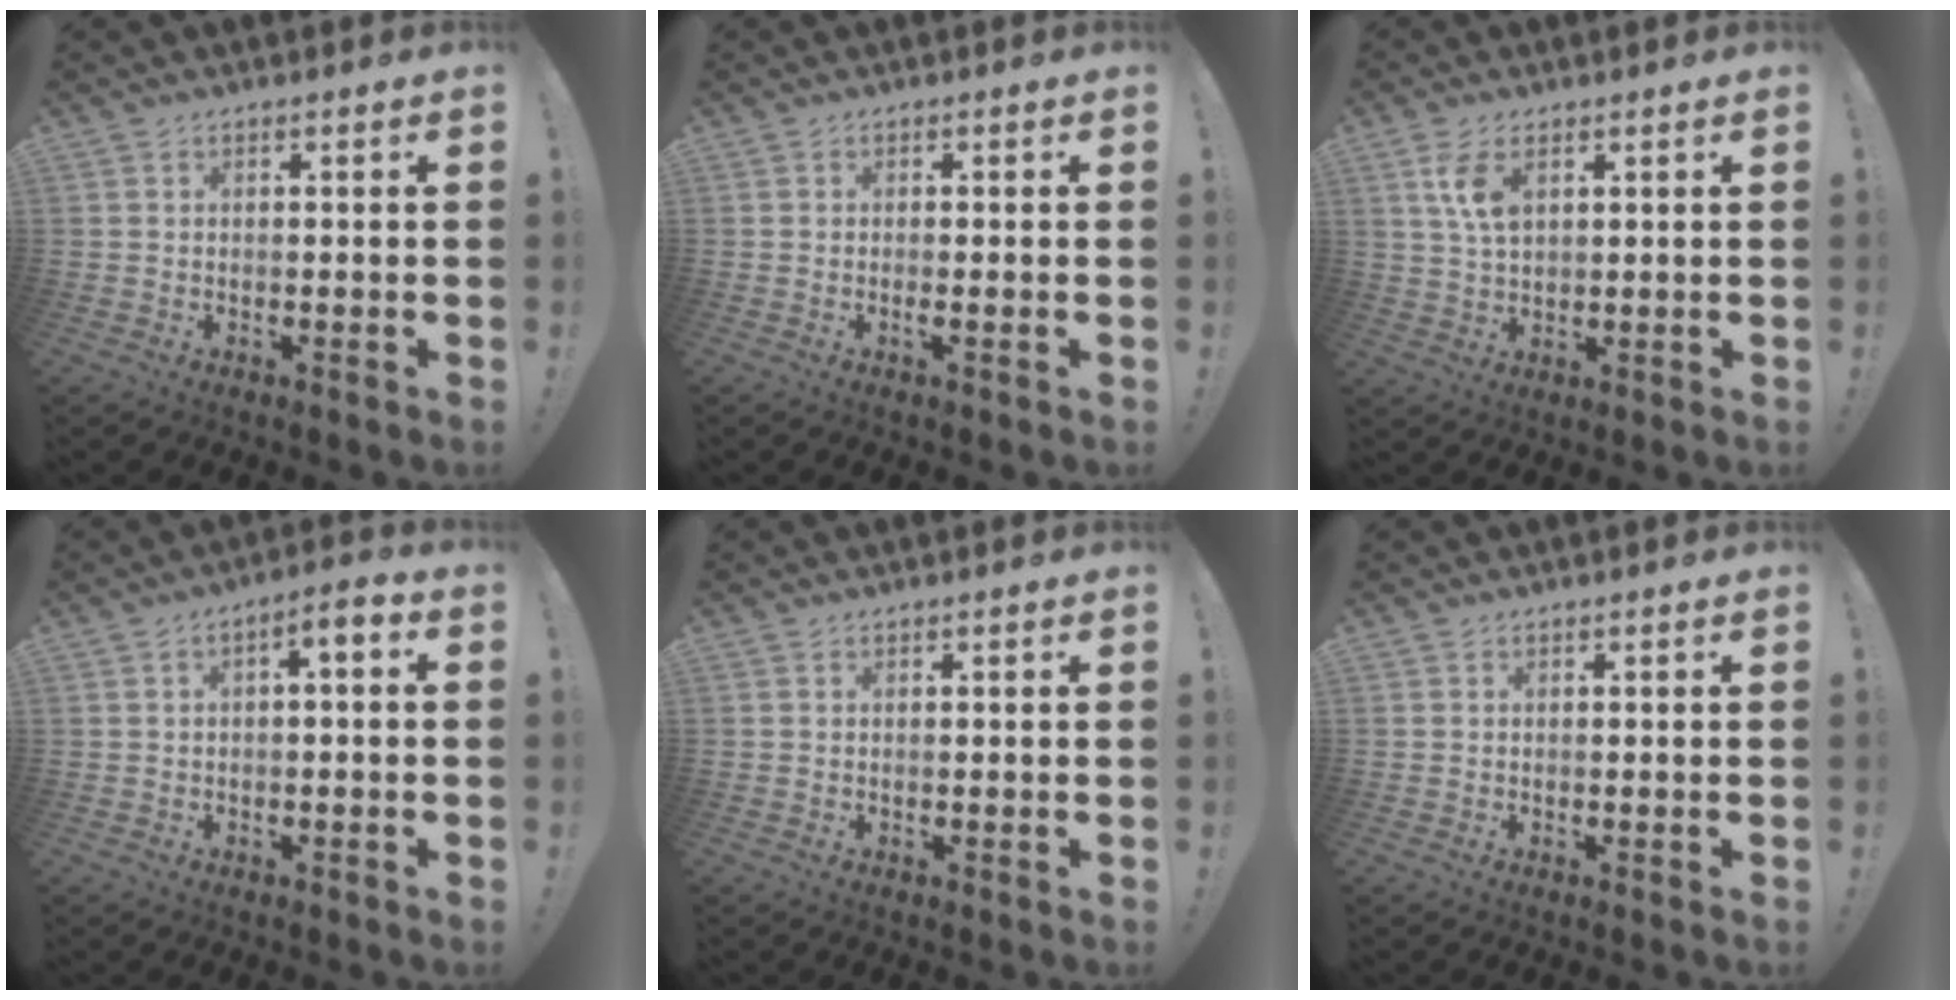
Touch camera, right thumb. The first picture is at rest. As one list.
[{"total": 1.2, "force": [-0.1, -0.4, 1.1], "torque": [-0.012, -0.009, -0.005]}, {"total": 7.3, "force": [3.1, 3.7, 5.5], "torque": [-0.105, -0.009, 0.055]}, {"total": 4.2, "force": [-0.7, 1.5, 3.9], "torque": [-0.057, 0.003, -0.016]}, {"total": 0.0}, {"total": 0.0}]